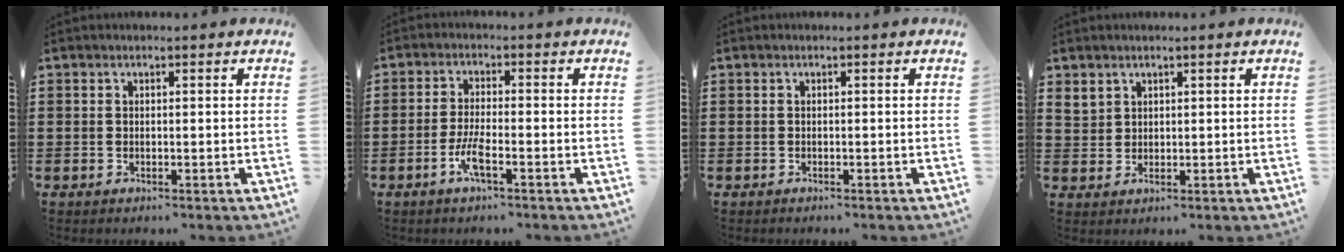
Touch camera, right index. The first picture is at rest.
{"total": 4.0, "force": [-2.0, 0.5, 3.5], "torque": [-0.078, -0.006, -0.041]}
{"total": 0.0}
{"total": 2.3, "force": [1.7, 1.5, 0.1], "torque": [-0.009, 0.006, 0.035]}